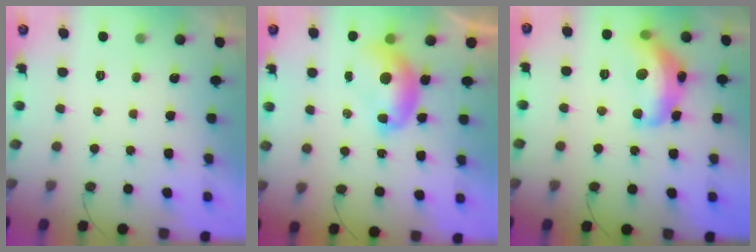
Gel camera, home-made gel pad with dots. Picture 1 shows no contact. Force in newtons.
{"total": 8.1, "press": 8.0, "slide": 1.4}
{"total": 17.2, "press": 17.2, "slide": 0.9}